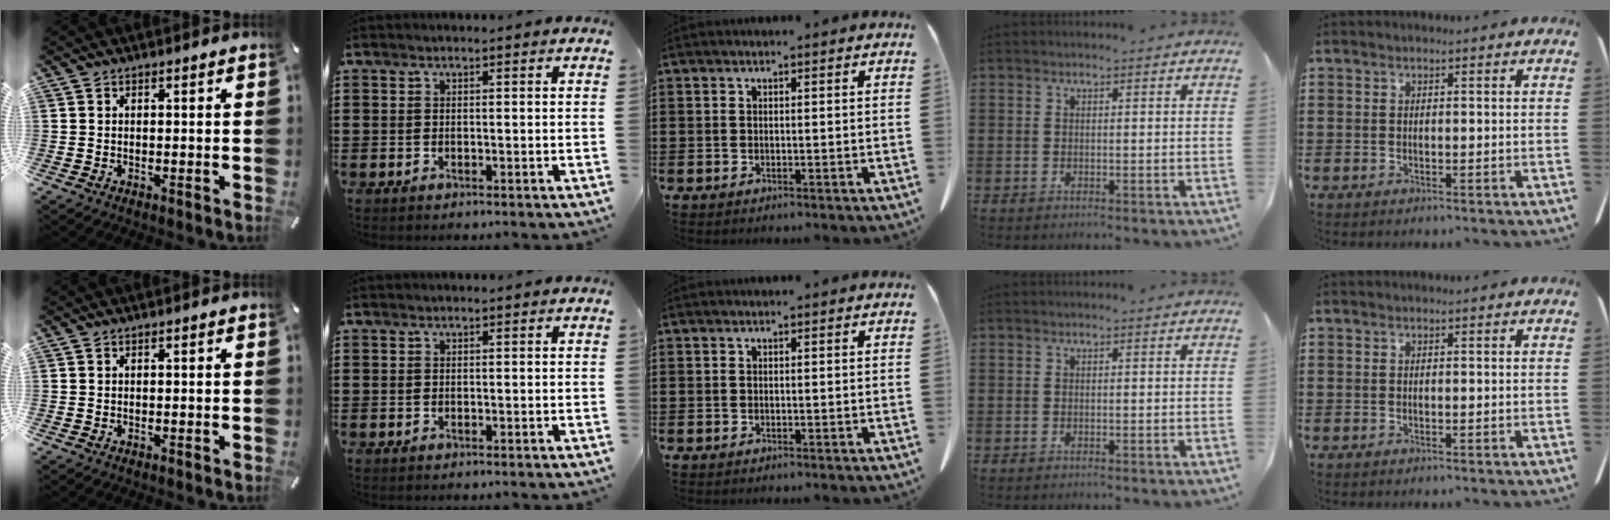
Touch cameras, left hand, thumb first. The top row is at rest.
{}